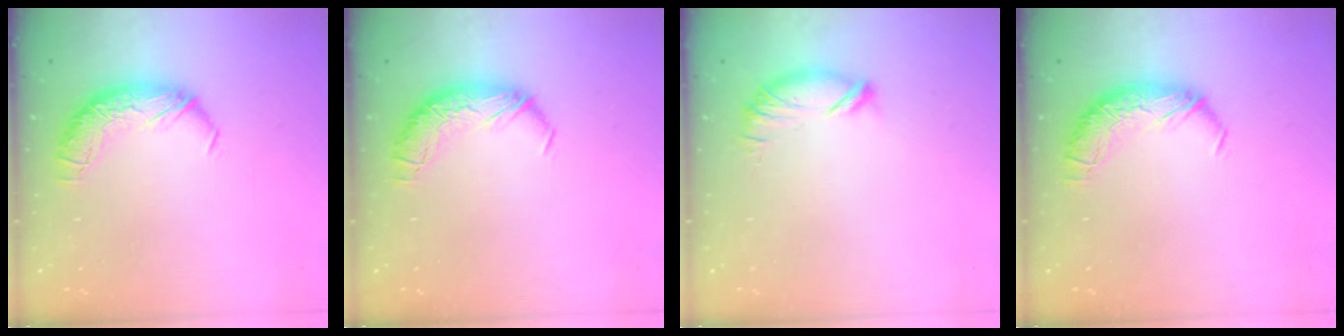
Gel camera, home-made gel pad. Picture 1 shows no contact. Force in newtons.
{"total": 0.0}
{"total": 6.4, "press": 6.4, "slide": 0.6}
{"total": 0.0}